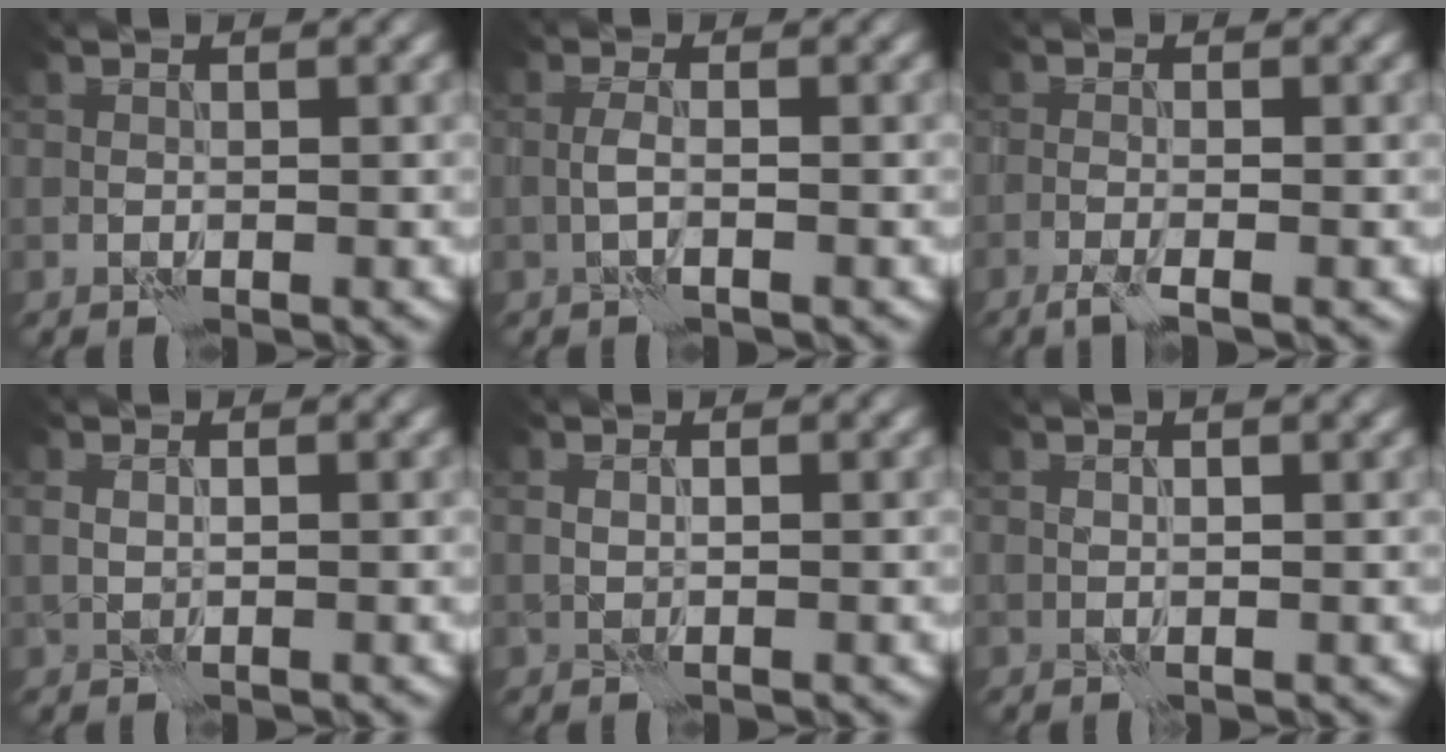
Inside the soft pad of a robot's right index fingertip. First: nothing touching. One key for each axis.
{"total": 0.8, "fx": 0.1, "fy": -0.6, "fz": 0.5, "tx": -0.015, "ty": 0.002, "tz": 0.001}
{"total": 1.7, "fx": -1.2, "fy": -0.2, "fz": 1.2, "tx": -0.028, "ty": -0.004, "tz": -0.027}
{"total": 0.6, "fx": 0.6, "fy": 0.1, "fz": 0.1, "tx": -0.003, "ty": -0.004, "tz": 0.016}
{"total": 0.6, "fx": 0.5, "fy": -0.3, "fz": -0.1, "tx": 0.000, "ty": -0.003, "tz": 0.012}
{"total": 1.3, "fx": 1.2, "fy": -0.6, "fz": 0.2, "tx": -0.004, "ty": -0.002, "tz": 0.021}